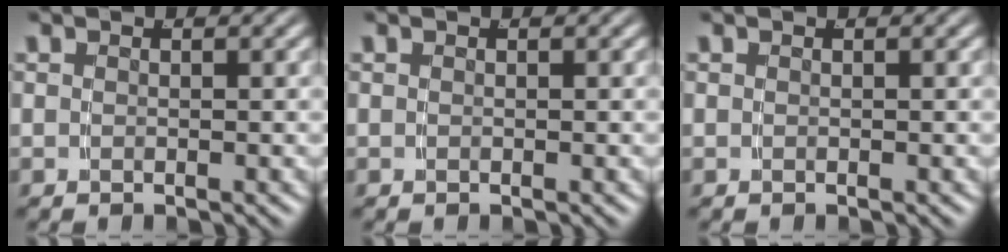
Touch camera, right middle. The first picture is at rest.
{"total": 0.0}
{"total": 0.0}